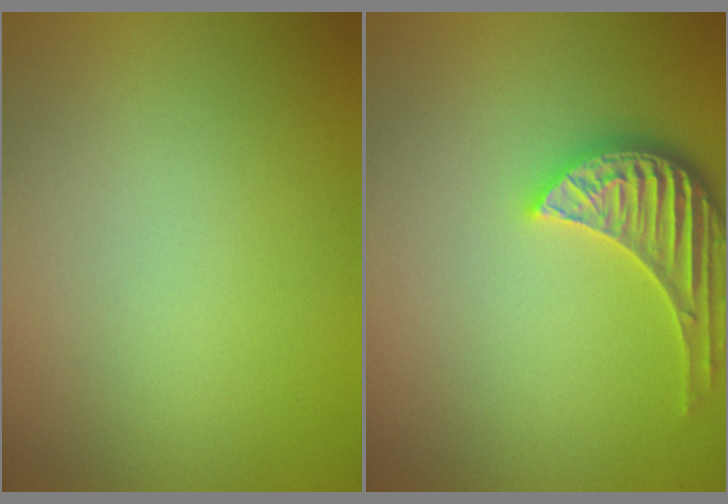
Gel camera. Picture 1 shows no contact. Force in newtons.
{"total": 3.8, "press": 3.6, "slide": 1.4}